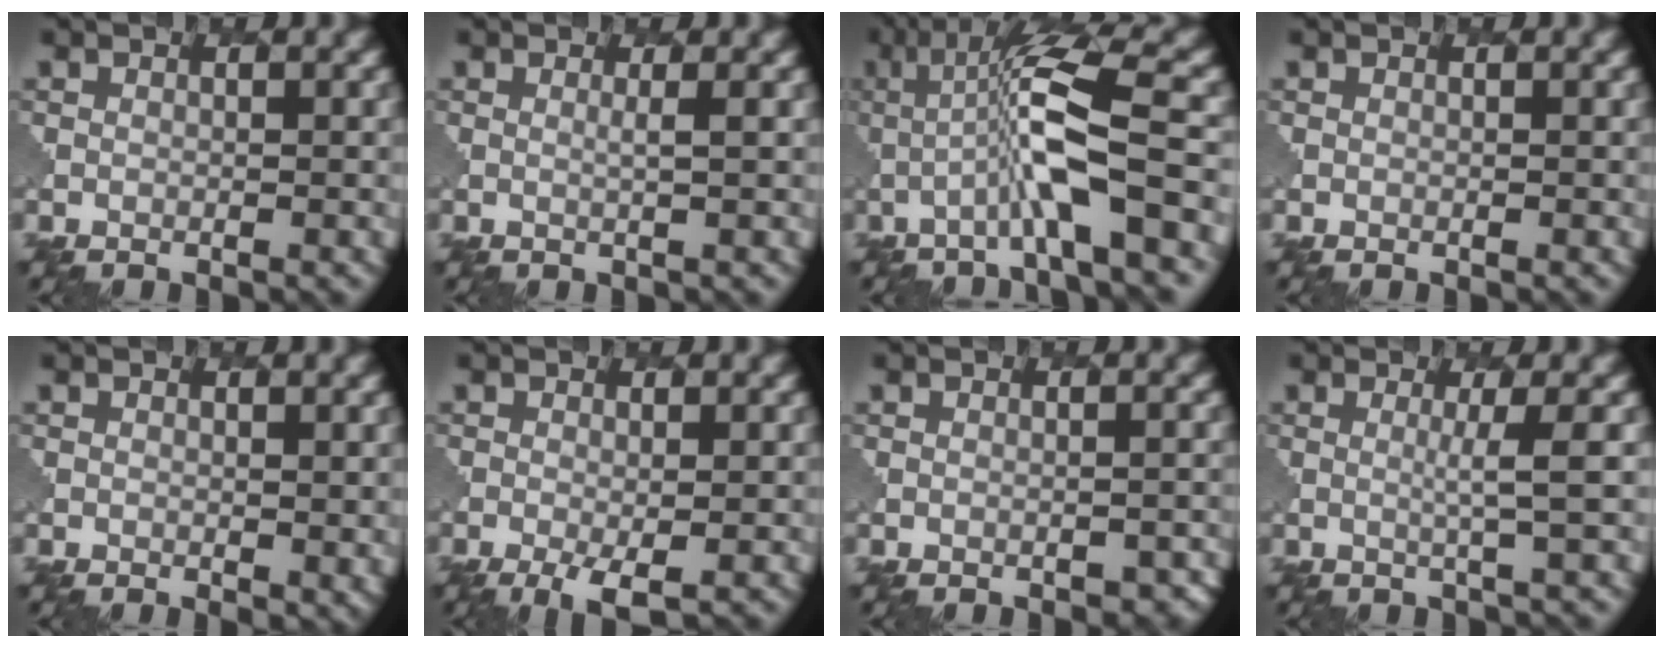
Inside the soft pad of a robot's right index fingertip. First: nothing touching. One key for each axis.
{"total": 0.9, "fx": 0.4, "fy": 0.2, "fz": 0.7, "tx": -0.009, "ty": -0.003, "tz": 0.003}
{"total": 6.8, "fx": -1.3, "fy": 0.9, "fz": 6.6, "tx": -0.117, "ty": 0.011, "tz": -0.029}
{"total": 0.0}
{"total": 2.1, "fx": 0.2, "fy": 0.9, "fz": 1.8, "tx": -0.025, "ty": -0.008, "tz": 0.008}
{"total": 2.6, "fx": -0.8, "fy": 0.8, "fz": 2.3, "tx": -0.045, "ty": -0.010, "tz": -0.012}
{"total": 2.0, "fx": -1.2, "fy": 0.9, "fz": 1.2, "tx": -0.013, "ty": 0.000, "tz": -0.005}
{"total": 1.9, "fx": 0.5, "fy": 0.3, "fz": 1.8, "tx": -0.032, "ty": -0.003, "tz": 0.002}